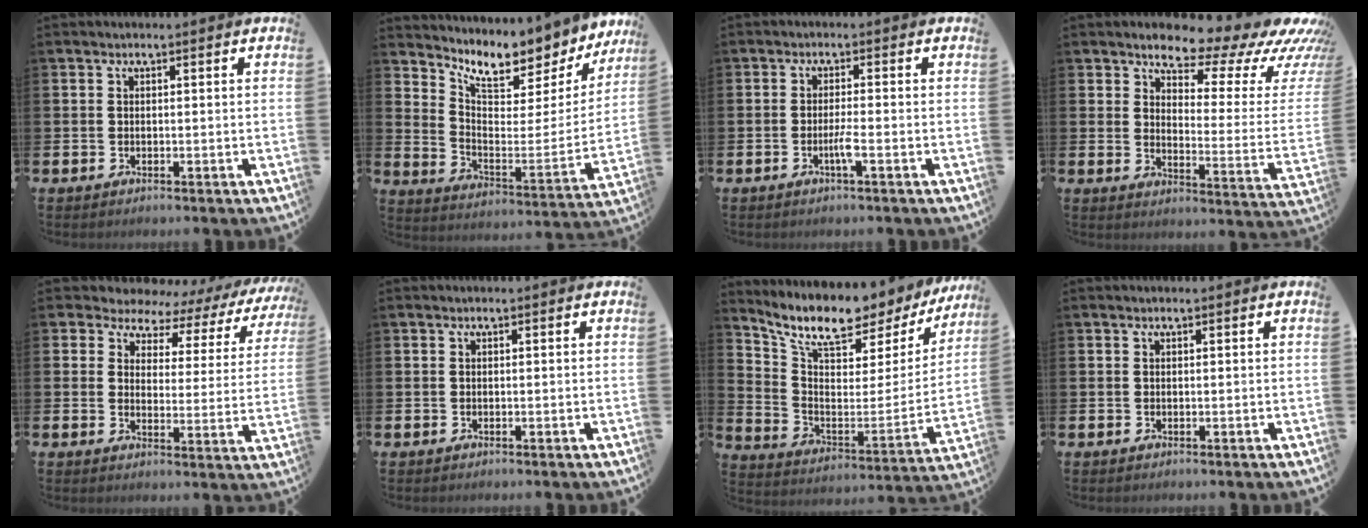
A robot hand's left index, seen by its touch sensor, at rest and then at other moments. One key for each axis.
{"total": 8.6, "fx": 8.1, "fy": 2.2, "fz": 1.9, "tx": -0.058, "ty": -0.073, "tz": 0.137}
{"total": 2.1, "fx": -1.0, "fy": -0.1, "fz": 1.9, "tx": -0.037, "ty": 0.001, "tz": -0.018}
{"total": 9.5, "fx": 8.3, "fy": 2.9, "fz": 3.5, "tx": -0.062, "ty": -0.074, "tz": 0.130}
{"total": 4.1, "fx": 3.1, "fy": 2.7, "fz": 0.4, "tx": -0.029, "ty": -0.034, "tz": 0.042}
{"total": 0.0}
{"total": 9.3, "fx": 8.2, "fy": 2.6, "fz": 3.5, "tx": -0.100, "ty": -0.069, "tz": 0.136}
{"total": 0.0}